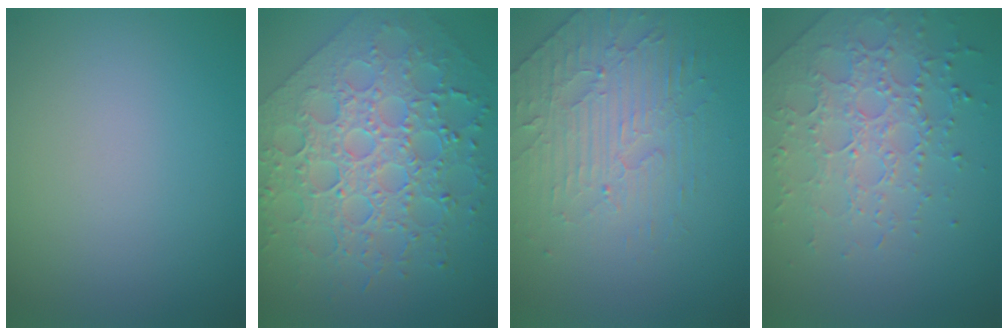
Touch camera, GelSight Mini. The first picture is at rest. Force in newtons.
{"total": 6.8, "press": 6.0, "slide": 3.3}
{"total": 4.5, "press": 3.3, "slide": 3.0}
{"total": 3.4, "press": 3.3, "slide": 1.1}